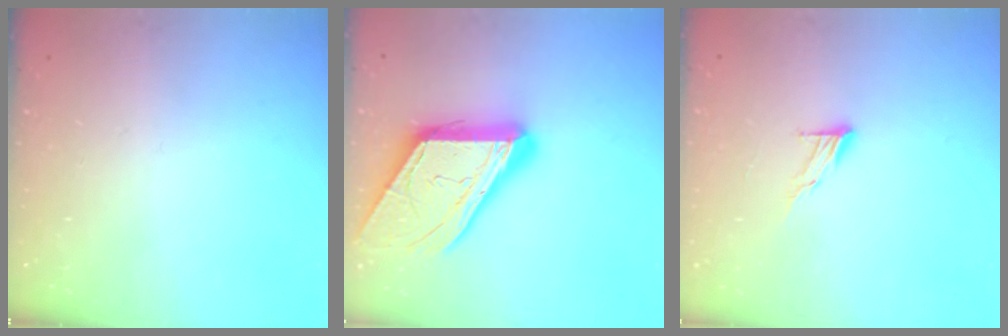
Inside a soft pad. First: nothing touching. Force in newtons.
{"total": 20.1, "press": 20.1, "slide": 1.8}
{"total": 6.7, "press": 6.7, "slide": 0.3}